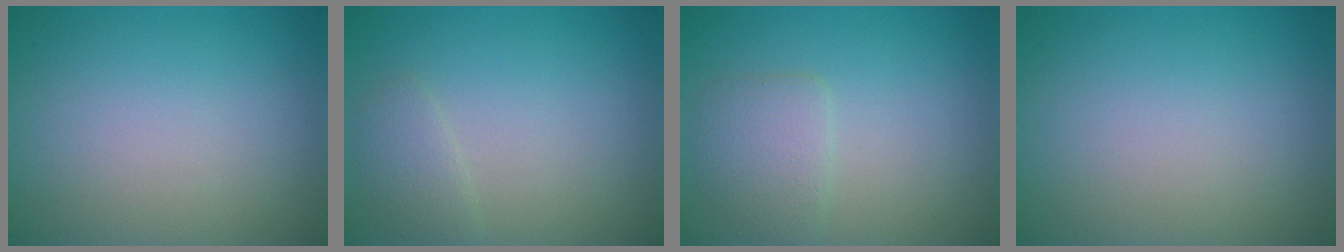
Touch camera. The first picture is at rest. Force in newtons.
{"total": 1.6, "press": 1.6, "slide": 0.1}
{"total": 2.4, "press": 2.4, "slide": 0.2}
{"total": 0.0}